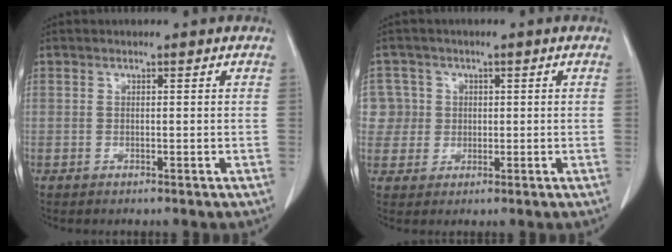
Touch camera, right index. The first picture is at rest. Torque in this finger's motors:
{"motor_torque": [0.03, -0.05, 0.02, 0.01]}